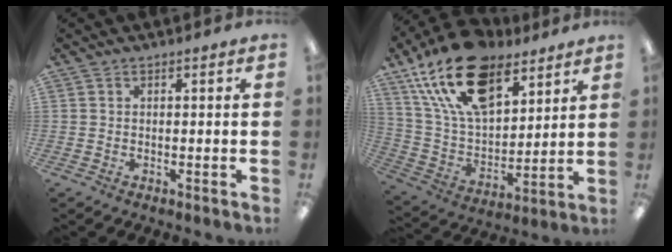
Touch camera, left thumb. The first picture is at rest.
{"total": 22.3, "force": [13.5, 11.8, 13.2], "torque": [-0.249, -0.059, 0.247]}